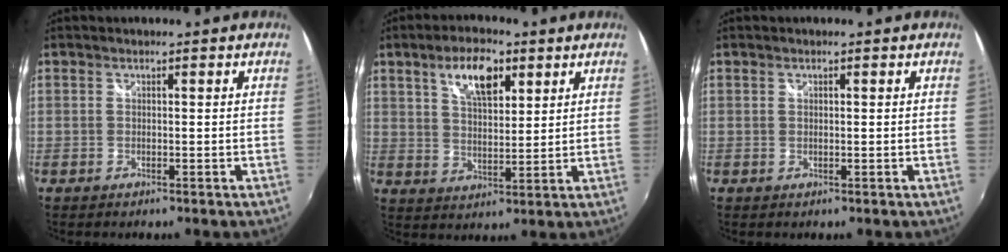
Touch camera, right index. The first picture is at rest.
{"total": 9.1, "force": [4.8, 3.8, 6.7], "torque": [-0.119, 0.015, 0.084]}
{"total": 0.0}